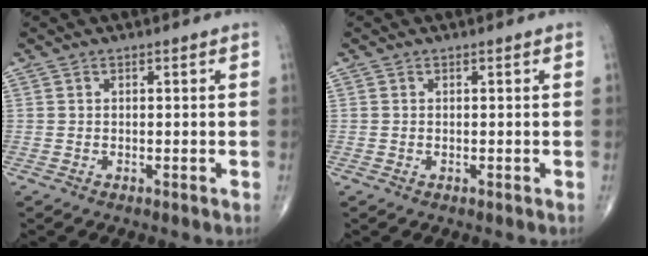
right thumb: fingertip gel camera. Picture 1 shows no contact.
{"total": 0.0}